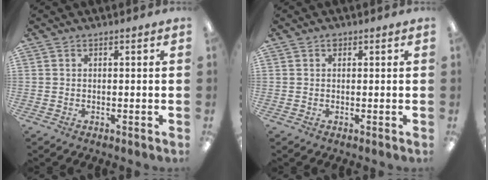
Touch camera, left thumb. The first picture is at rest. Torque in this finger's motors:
{"motor_torque": [0.08, -0.01, 0.19, -0.11, 0.03]}